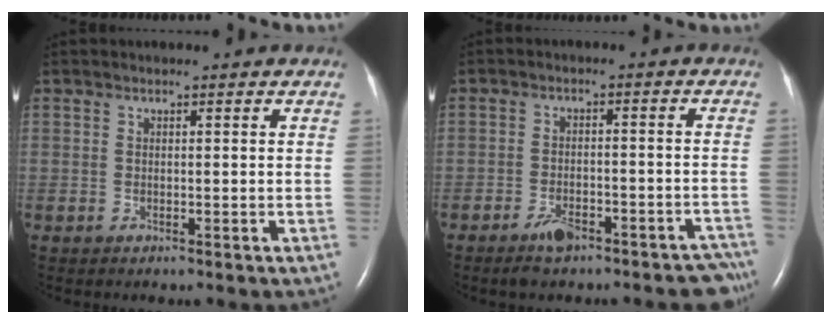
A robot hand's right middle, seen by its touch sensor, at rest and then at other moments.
{"total": 7.6, "force": [-6.1, 2.7, 3.6], "torque": [-0.026, 0.017, -0.091]}